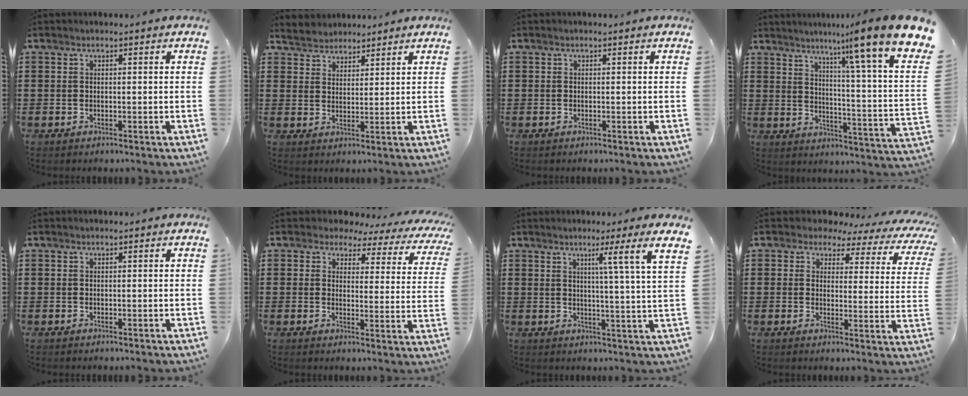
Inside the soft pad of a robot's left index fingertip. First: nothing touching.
{"total": 3.3, "force": [3.0, 1.3, -0.7], "torque": [-0.002, -0.004, 0.056]}
{"total": 0.0}
{"total": 11.8, "force": [8.9, -0.8, 7.7], "torque": [-0.140, -0.082, 0.131]}
{"total": 0.0}
{"total": 3.0, "force": [2.3, 1.7, 0.8], "torque": [-0.034, -0.014, 0.035]}
{"total": 6.2, "force": [3.4, -2.1, 4.7], "torque": [-0.075, -0.032, 0.043]}
{"total": 3.1, "force": [2.2, 1.9, 0.9], "torque": [-0.035, -0.011, 0.033]}